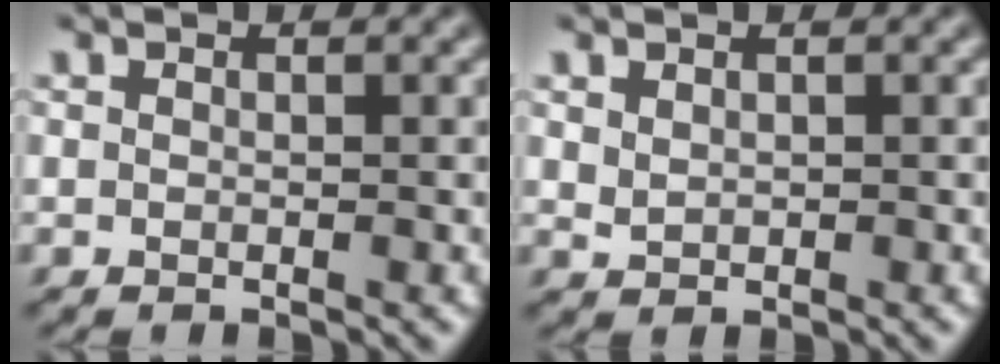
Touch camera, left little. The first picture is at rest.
{"total": 0.8, "force": [0.5, 0.6, 0.3], "torque": [-0.009, -0.002, 0.016]}